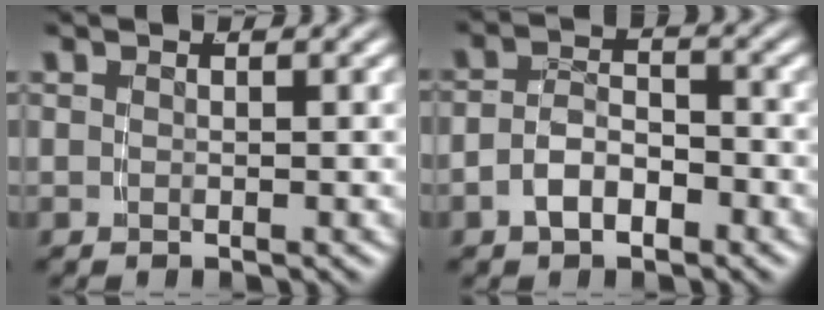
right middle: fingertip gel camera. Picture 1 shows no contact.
{"total": 3.7, "force": [-2.0, 2.4, 2.0], "torque": [-0.031, -0.004, -0.036]}